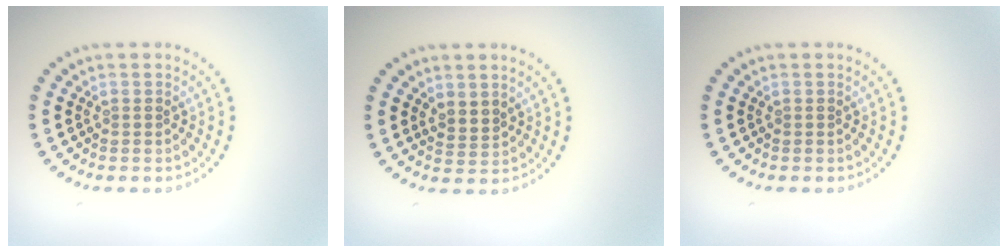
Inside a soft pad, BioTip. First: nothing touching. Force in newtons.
{"total": 1.6, "press": 1.3, "slide": 1.0}
{"total": 0.0}